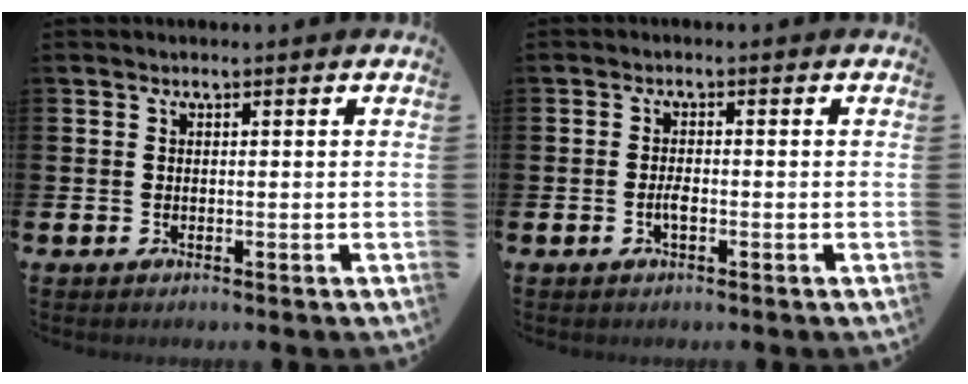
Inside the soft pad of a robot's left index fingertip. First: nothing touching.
{"total": 1.6, "force": [-0.6, 0.5, 1.5], "torque": [-0.024, 0.000, -0.012]}